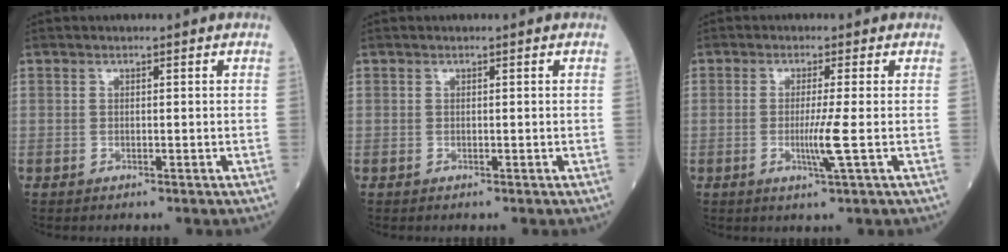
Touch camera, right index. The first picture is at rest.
{"total": 0.0}
{"total": 4.3, "force": [-0.7, -1.6, 4.0], "torque": [-0.082, -0.013, -0.014]}